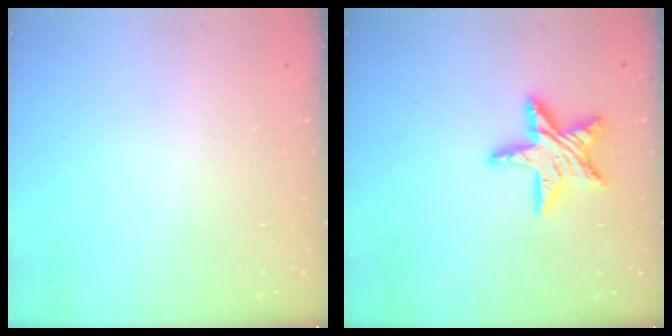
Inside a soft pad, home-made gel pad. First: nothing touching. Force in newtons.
{"total": 13.9, "press": 13.9, "slide": 1.1}